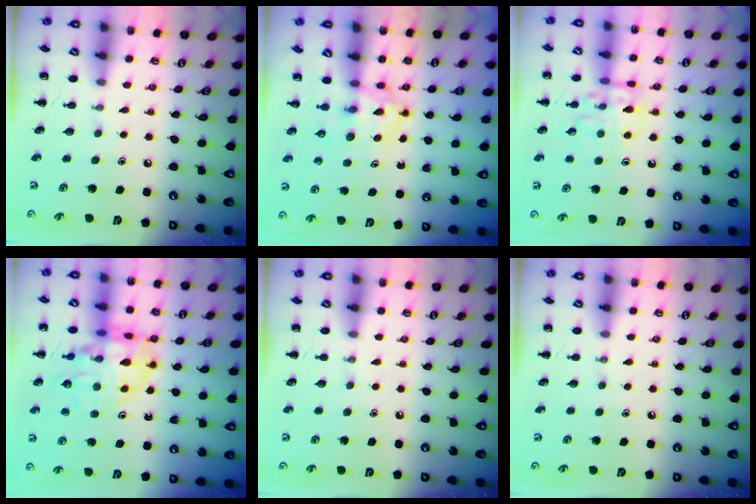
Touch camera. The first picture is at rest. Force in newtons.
{"total": 4.0, "press": 4.0, "slide": 0.3}
{"total": 11.3, "press": 11.2, "slide": 0.9}
{"total": 15.5, "press": 15.2, "slide": 3.1}
{"total": 0.0}
{"total": 0.0}